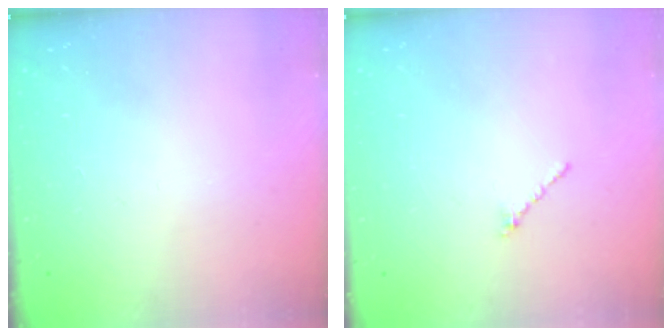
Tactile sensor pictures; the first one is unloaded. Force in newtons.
{"total": 1.0, "press": 0.9, "slide": 0.4}